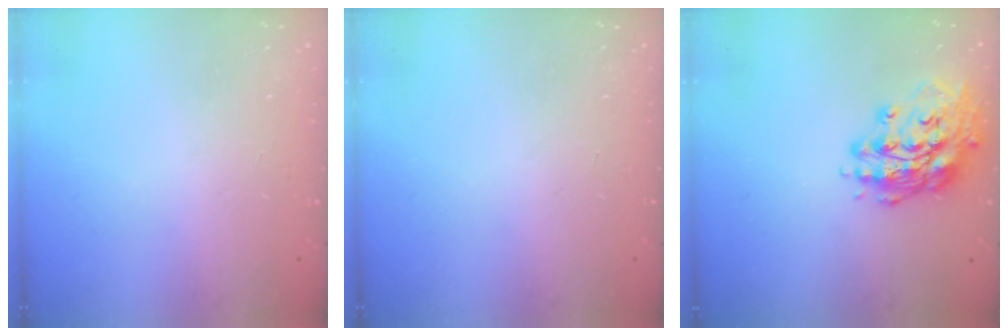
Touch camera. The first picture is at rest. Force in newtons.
{"total": 0.0}
{"total": 15.0, "press": 14.7, "slide": 2.6}